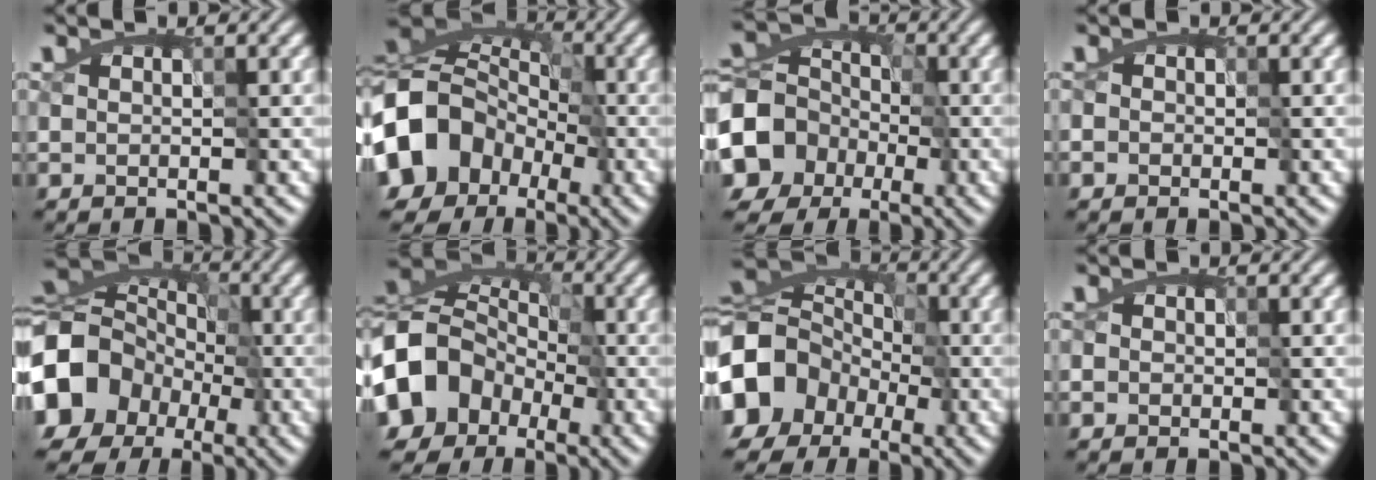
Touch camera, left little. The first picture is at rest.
{"total": 15.9, "force": [-6.3, 12.7, 7.1], "torque": [-0.156, -0.011, -0.138]}
{"total": 10.9, "force": [-4.4, 9.2, 3.7], "torque": [-0.103, -0.018, -0.098]}
{"total": 1.7, "force": [0.2, 1.5, 0.7], "torque": [-0.016, 0.008, 0.006]}
{"total": 16.5, "force": [-6.6, 13.8, 6.3], "torque": [-0.137, -0.017, -0.140]}
{"total": 13.8, "force": [-5.7, 11.1, 5.9], "torque": [-0.131, -0.007, -0.125]}
{"total": 14.6, "force": [-6.2, 11.9, 5.7], "torque": [-0.125, -0.019, -0.133]}
{"total": 1.3, "force": [0.2, 1.2, 0.5], "torque": [-0.012, 0.006, 0.003]}